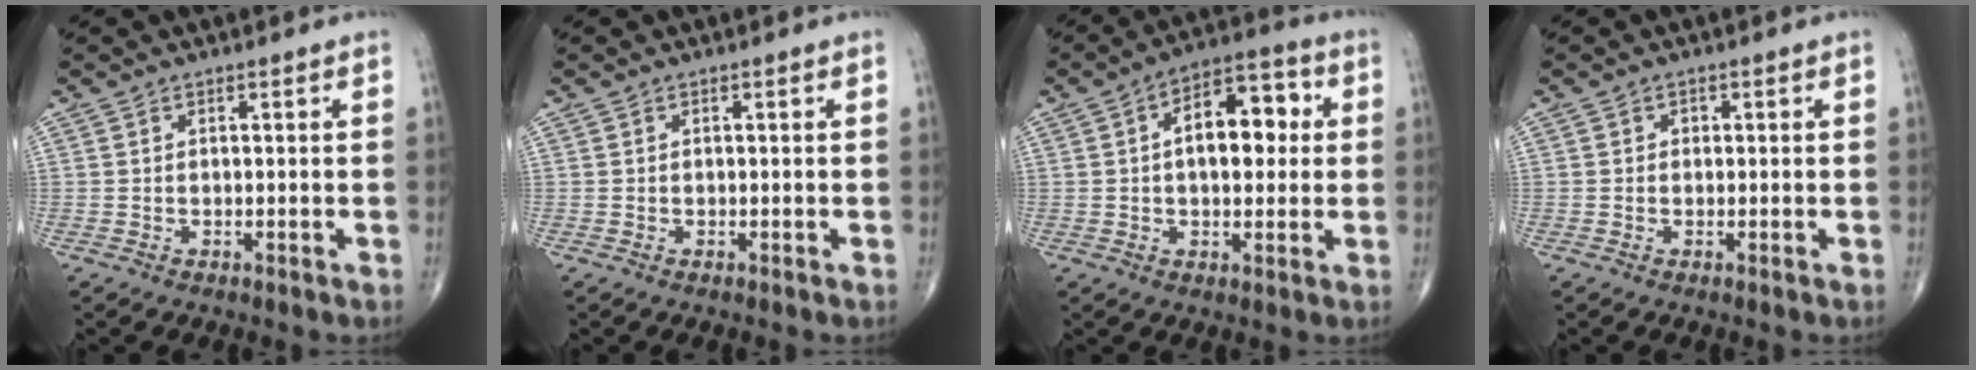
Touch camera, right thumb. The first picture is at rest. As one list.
[{"total": 0.0}, {"total": 12.3, "force": [1.8, 6.7, 10.2], "torque": [-0.126, 0.023, 0.021]}, {"total": 0.6, "force": [0.1, 0.6, 0.3], "torque": [0.000, 0.001, -0.001]}]